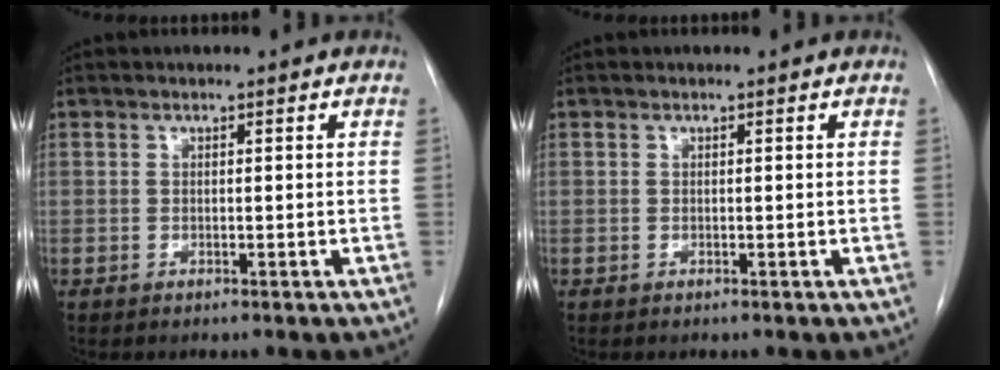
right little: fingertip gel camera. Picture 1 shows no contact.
{"total": 0.0}